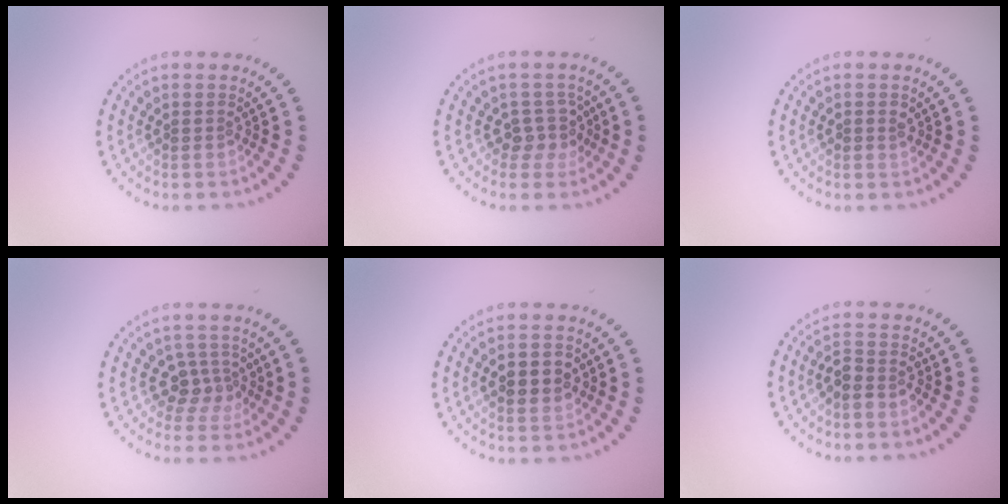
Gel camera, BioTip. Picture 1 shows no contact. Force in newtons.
{"total": 2.2, "press": 1.7, "slide": 1.4}
{"total": 0.8, "press": 0.8, "slide": 0.1}
{"total": 2.4, "press": 1.9, "slide": 1.6}
{"total": 3.6, "press": 3.6, "slide": 0.0}
{"total": 1.9, "press": 1.6, "slide": 1.0}